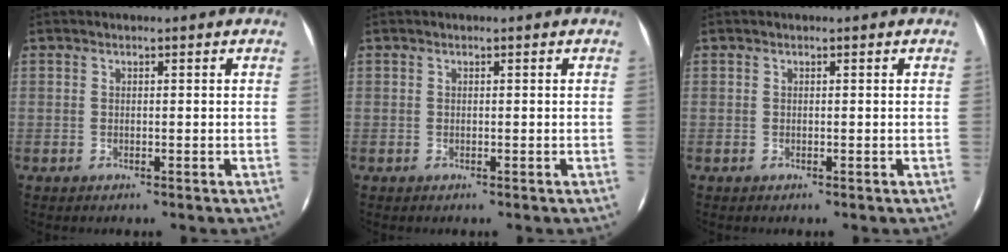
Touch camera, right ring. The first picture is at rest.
{"total": 0.0}
{"total": 0.0}